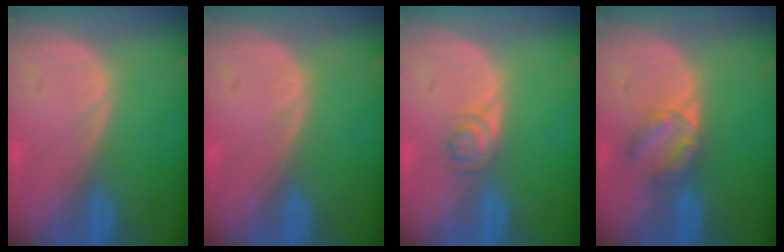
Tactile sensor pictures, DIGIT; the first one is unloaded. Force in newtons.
{"total": 0.5, "press": 0.0, "slide": 0.5}
{"total": 2.7, "press": 2.7, "slide": 0.2}
{"total": 4.3, "press": 4.3, "slide": 0.4}